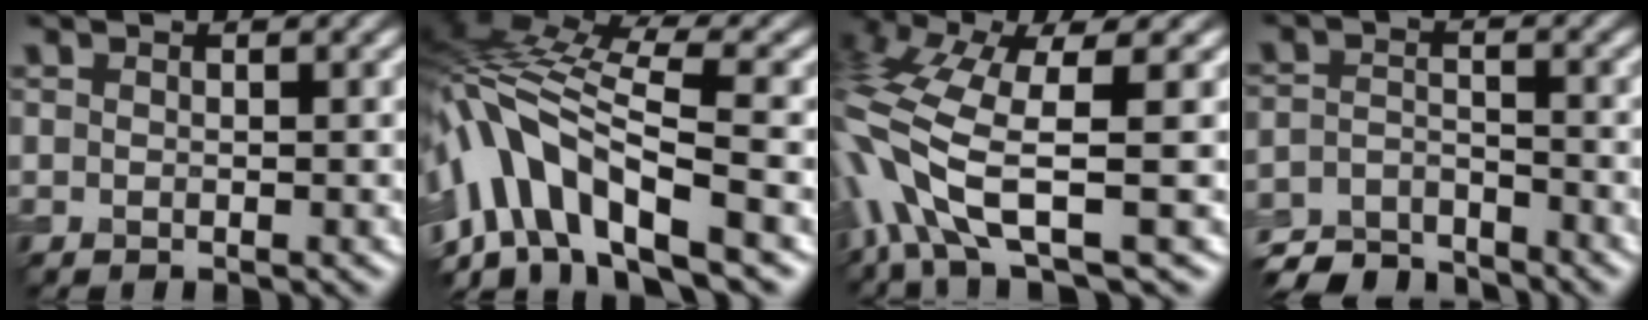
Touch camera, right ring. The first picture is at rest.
{"total": 11.9, "force": [-4.3, 4.4, 10.2], "torque": [-0.191, 0.016, -0.084]}
{"total": 10.6, "force": [-2.6, 3.8, 9.6], "torque": [-0.222, 0.000, -0.056]}
{"total": 5.5, "force": [-5.1, 1.6, 1.4], "torque": [-0.023, -0.009, -0.103]}